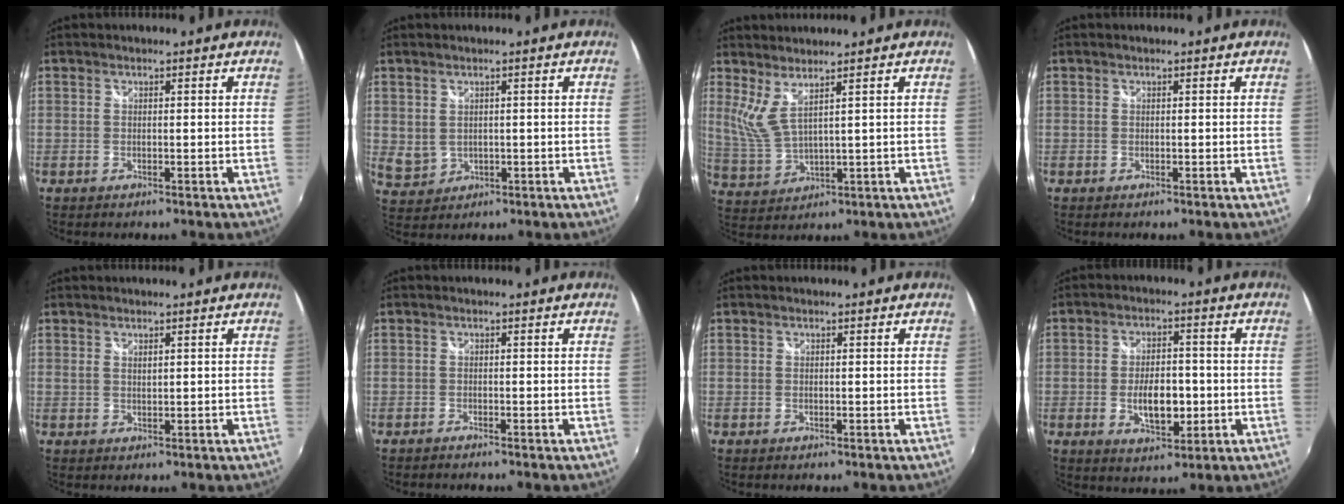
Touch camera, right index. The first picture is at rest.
{"total": 3.5, "force": [1.0, 2.7, 2.0], "torque": [-0.039, -0.002, 0.032]}
{"total": 4.8, "force": [3.3, 0.3, 3.4], "torque": [-0.074, -0.011, 0.077]}
{"total": 0.0}
{"total": 1.1, "force": [0.9, 0.2, 0.6], "torque": [-0.010, -0.001, 0.015]}
{"total": 1.0, "force": [-0.9, 0.1, 0.2], "torque": [-0.007, -0.007, -0.019]}
{"total": 0.0}
{"total": 8.6, "force": [-1.7, 3.8, 7.6], "torque": [-0.143, -0.005, -0.025]}